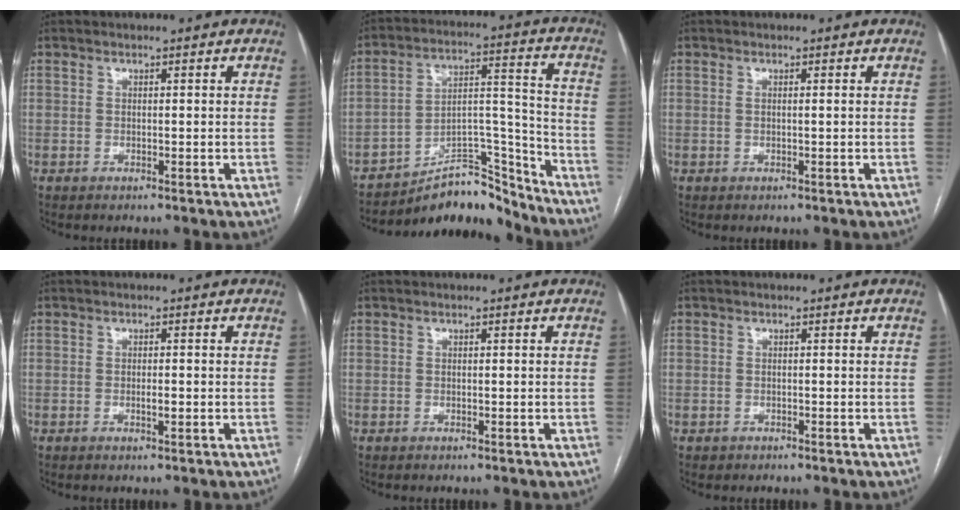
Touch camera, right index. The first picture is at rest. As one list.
[{"total": 12.8, "force": [-12.0, 3.8, 2.5], "torque": [-0.020, 0.065, -0.191]}, {"total": 0.7, "force": [0.2, 0.1, 0.7], "torque": [-0.021, -0.001, 0.005]}, {"total": 1.1, "force": [-0.2, 0.3, 1.1], "torque": [-0.017, 0.000, -0.004]}, {"total": 0.0}, {"total": 0.7, "force": [-0.4, 0.6, -0.1], "torque": [-0.006, 0.004, -0.008]}]